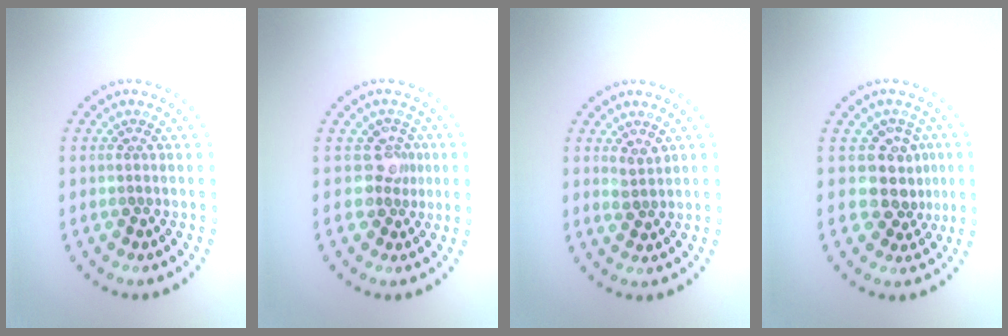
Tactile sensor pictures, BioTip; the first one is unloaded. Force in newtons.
{"total": 2.0, "press": 1.6, "slide": 1.3}
{"total": 1.4, "press": 1.1, "slide": 0.9}
{"total": 3.5, "press": 3.0, "slide": 1.8}